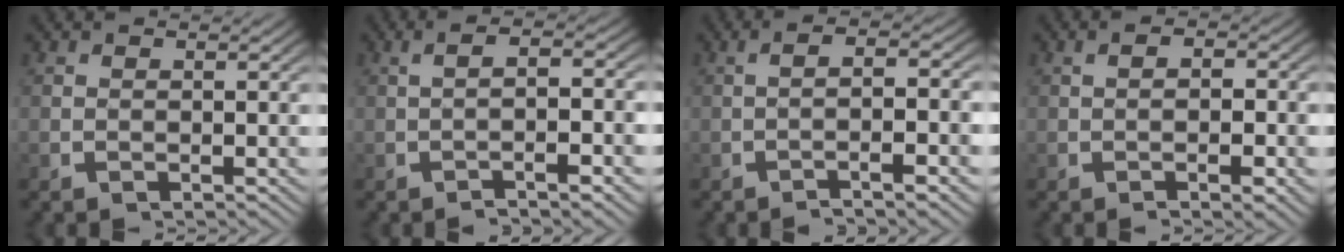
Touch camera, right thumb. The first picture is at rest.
{"total": 3.6, "force": [-0.8, 1.0, 3.3], "torque": [-0.048, 0.014, -0.018]}
{"total": 4.0, "force": [-1.1, 0.9, 3.8], "torque": [-0.058, 0.012, -0.024]}
{"total": 2.6, "force": [-0.7, 1.4, 2.1], "torque": [-0.027, 0.003, -0.015]}